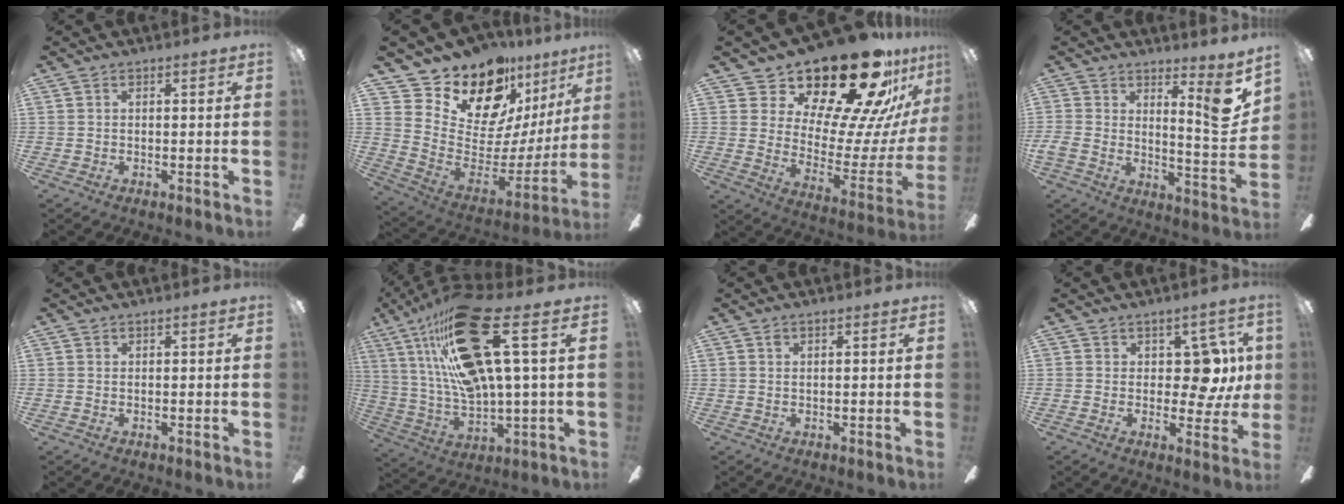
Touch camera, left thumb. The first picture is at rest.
{"total": 17.6, "force": [14.6, 7.5, 6.4], "torque": [-0.122, -0.132, 0.266]}
{"total": 27.3, "force": [21.1, 9.5, 14.6], "torque": [-0.222, -0.159, 0.360]}
{"total": 10.4, "force": [5.9, 3.6, 7.8], "torque": [-0.103, -0.047, 0.102]}
{"total": 0.0}
{"total": 26.8, "force": [11.8, 7.0, 23.0], "torque": [-0.440, -0.050, 0.190]}
{"total": 1.2, "force": [0.6, 0.4, 1.0], "torque": [-0.021, 0.001, 0.010]}
{"total": 9.8, "force": [2.0, 6.0, 7.5], "torque": [-0.093, 0.000, 0.037]}